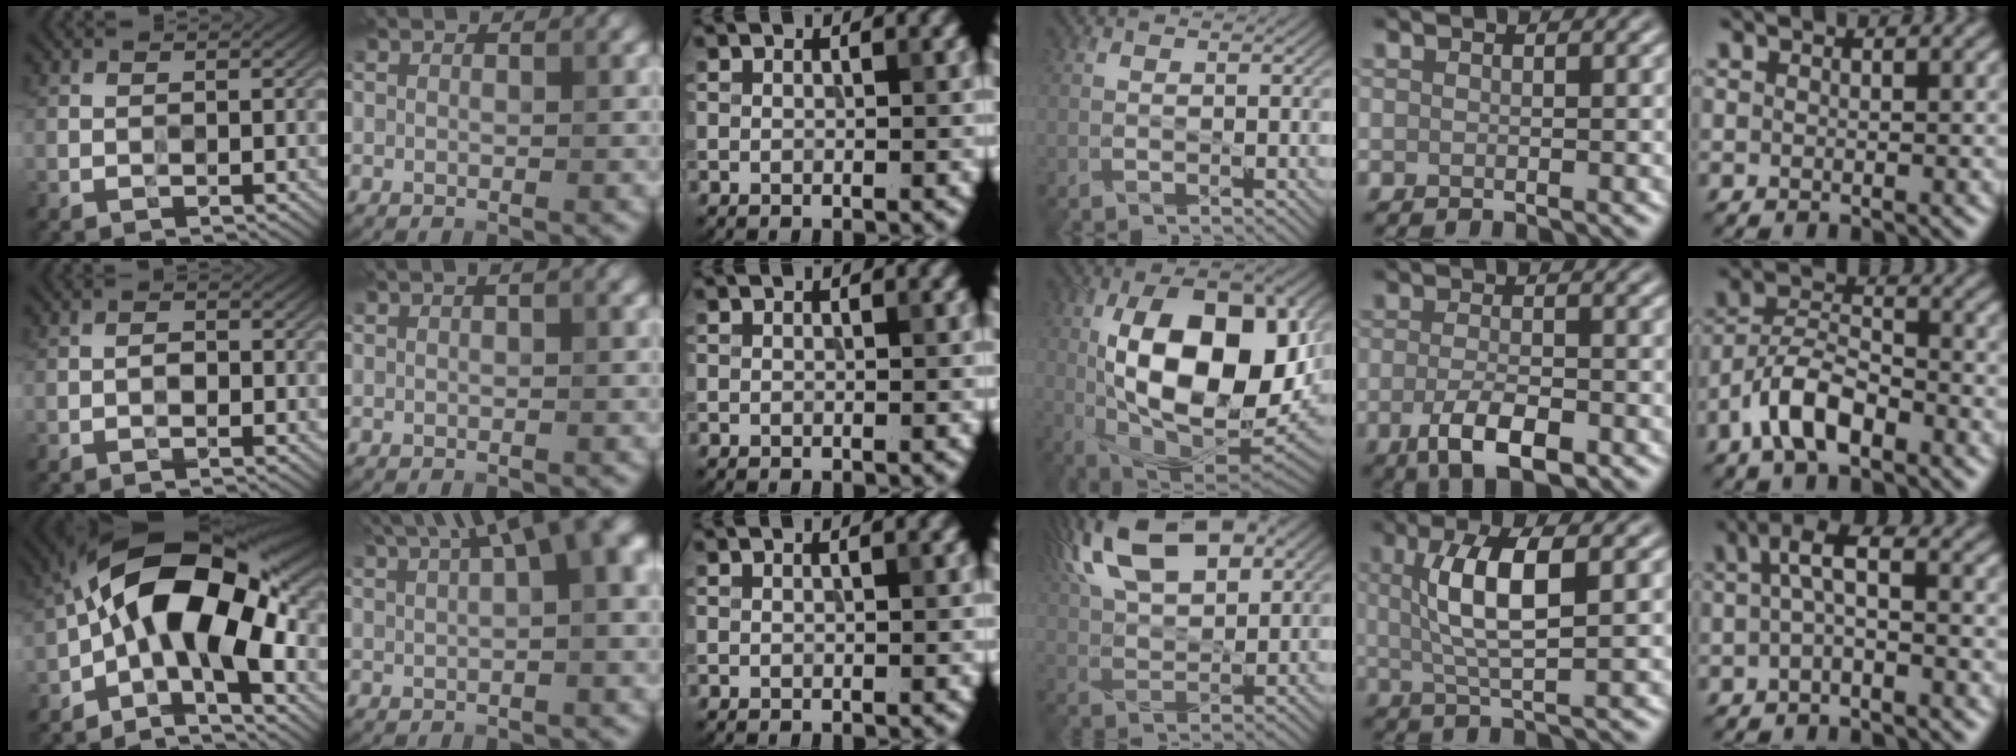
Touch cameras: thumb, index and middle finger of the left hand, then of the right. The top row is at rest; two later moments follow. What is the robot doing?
{"motion": "wipe", "object": "bowl"}